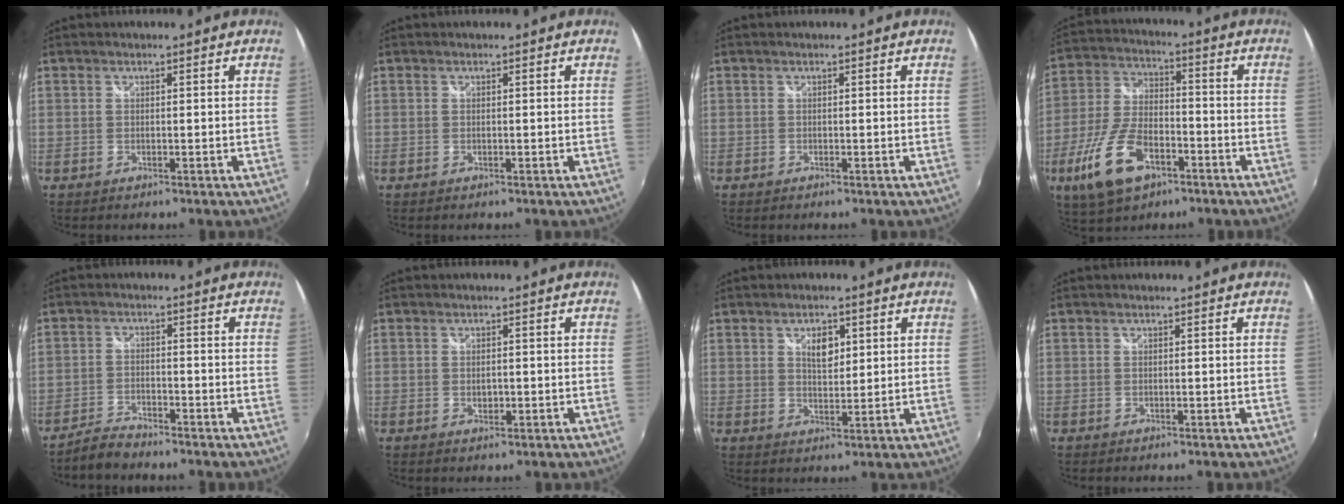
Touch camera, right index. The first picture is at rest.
{"total": 0.0}
{"total": 0.0}
{"total": 14.7, "force": [-7.3, 7.3, 10.5], "torque": [-0.234, -0.012, -0.134]}
{"total": 4.1, "force": [-3.8, 0.9, 1.3], "torque": [-0.040, -0.003, -0.076]}
{"total": 1.7, "force": [-0.3, 1.2, 1.2], "torque": [-0.019, -0.001, -0.004]}
{"total": 4.5, "force": [1.8, 2.4, 3.3], "torque": [-0.052, 0.004, 0.030]}
{"total": 0.0}